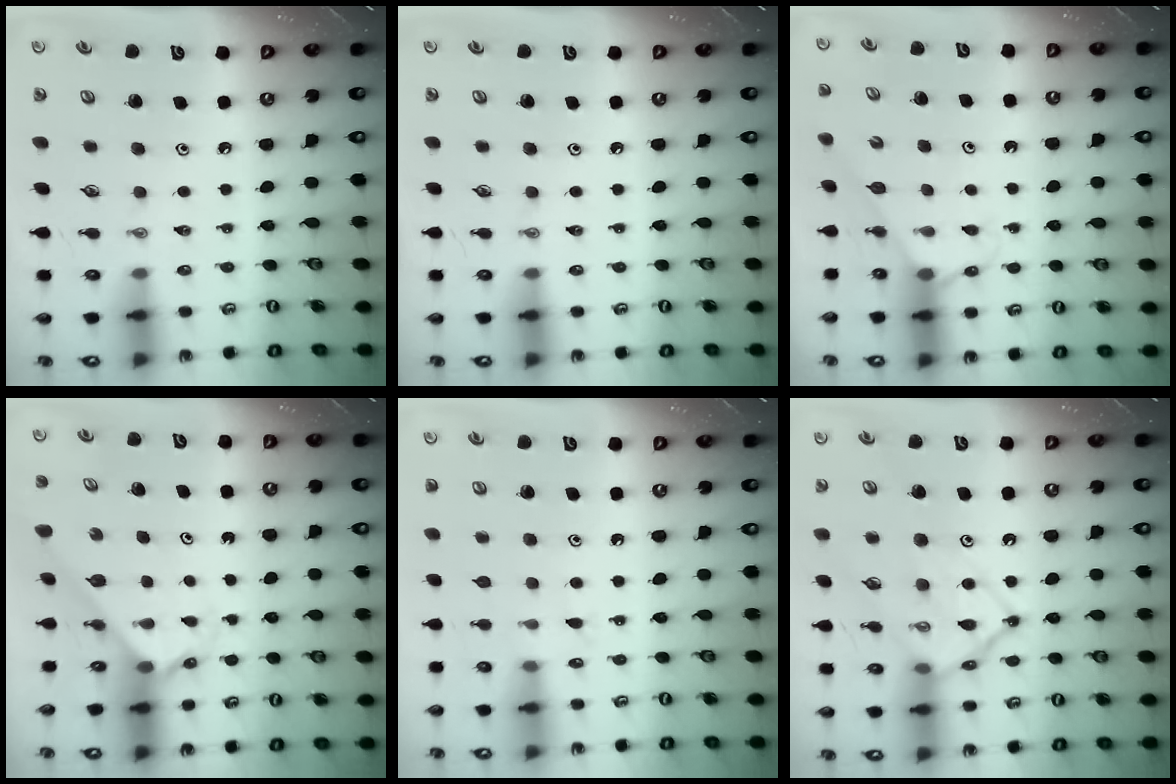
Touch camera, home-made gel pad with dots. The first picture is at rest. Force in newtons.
{"total": 0.0}
{"total": 4.7, "press": 4.6, "slide": 0.5}
{"total": 2.3, "press": 2.3, "slide": 0.2}
{"total": 4.5, "press": 4.5, "slide": 0.6}
{"total": 13.9, "press": 13.9, "slide": 1.4}